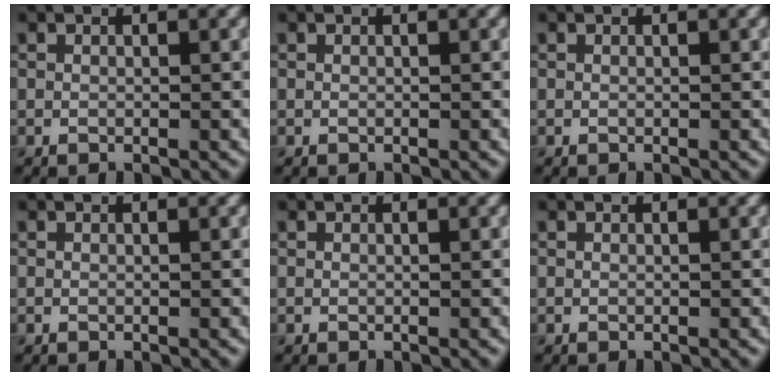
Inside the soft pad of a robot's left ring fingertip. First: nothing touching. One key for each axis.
{"total": 0.0}
{"total": 0.0}
{"total": 0.0}
{"total": 0.0}
{"total": 0.0}